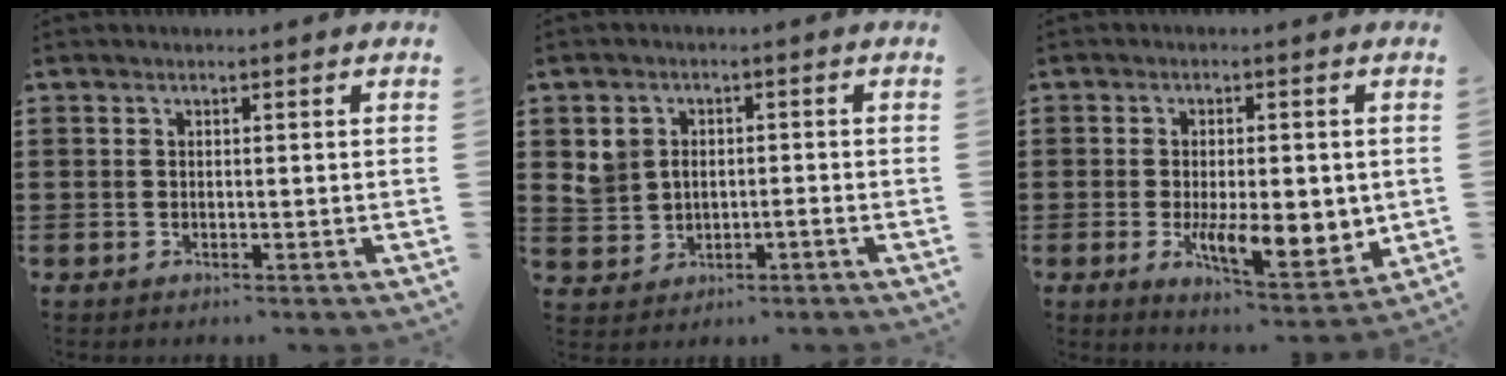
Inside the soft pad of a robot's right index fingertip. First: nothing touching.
{"total": 2.9, "force": [-0.4, 2.7, 1.2], "torque": [-0.043, 0.005, -0.013]}
{"total": 9.0, "force": [-1.1, 3.8, 8.0], "torque": [-0.123, -0.009, -0.017]}